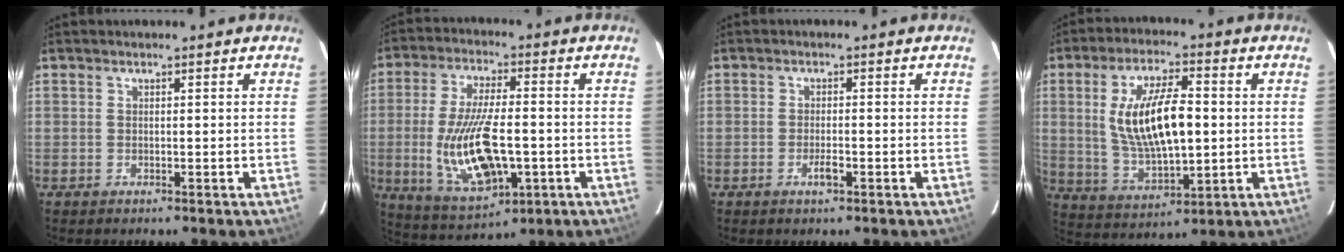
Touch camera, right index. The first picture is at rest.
{"total": 16.5, "force": [-3.1, 7.0, 14.6], "torque": [-0.293, -0.020, -0.037]}
{"total": 2.3, "force": [-1.2, 0.7, 1.8], "torque": [-0.036, -0.004, -0.022]}
{"total": 14.8, "force": [1.2, 5.9, 13.6], "torque": [-0.258, -0.001, 0.036]}